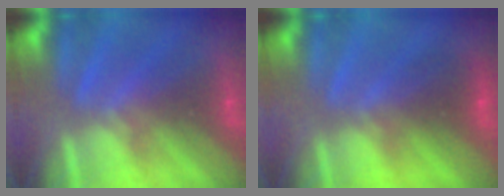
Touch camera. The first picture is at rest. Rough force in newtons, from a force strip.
{"total": 2.6}